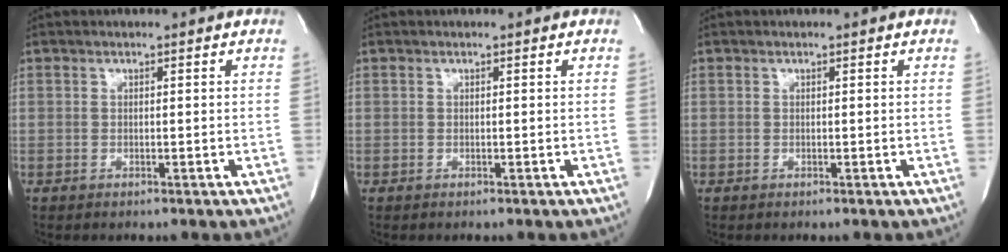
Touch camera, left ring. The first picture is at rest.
{"total": 0.0}
{"total": 0.0}